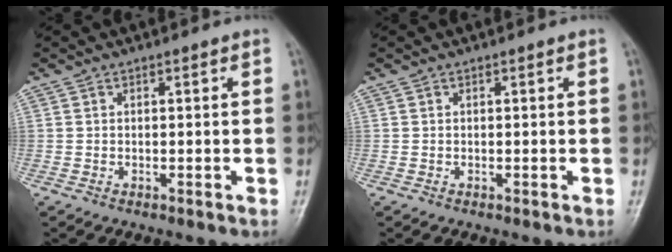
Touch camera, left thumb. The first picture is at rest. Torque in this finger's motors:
{"motor_torque": [0.00, 0.00, 0.00, 0.00, 0.00]}